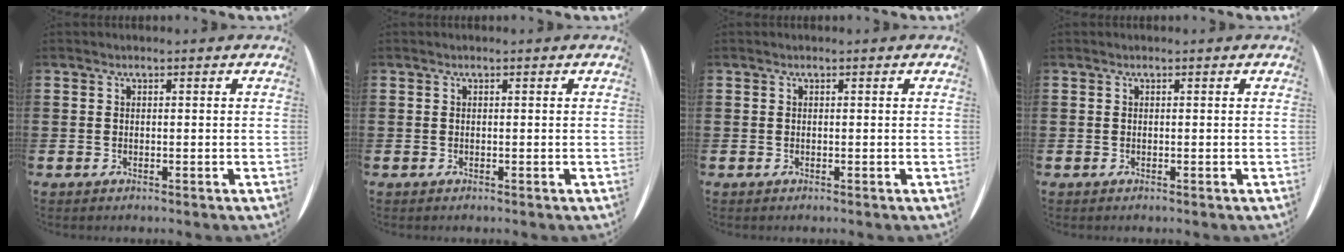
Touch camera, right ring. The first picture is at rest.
{"total": 0.0}
{"total": 0.0}
{"total": 0.0}